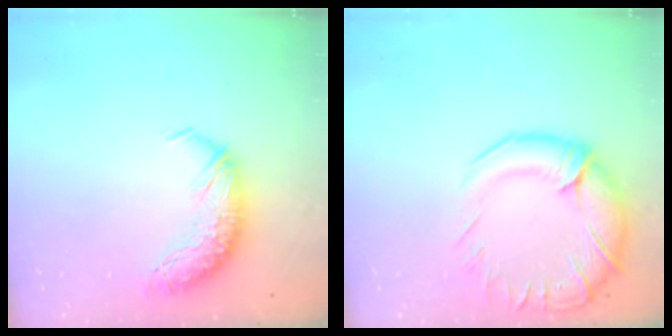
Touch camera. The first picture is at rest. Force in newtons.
{"total": 9.0, "press": 7.7, "slide": 4.6}